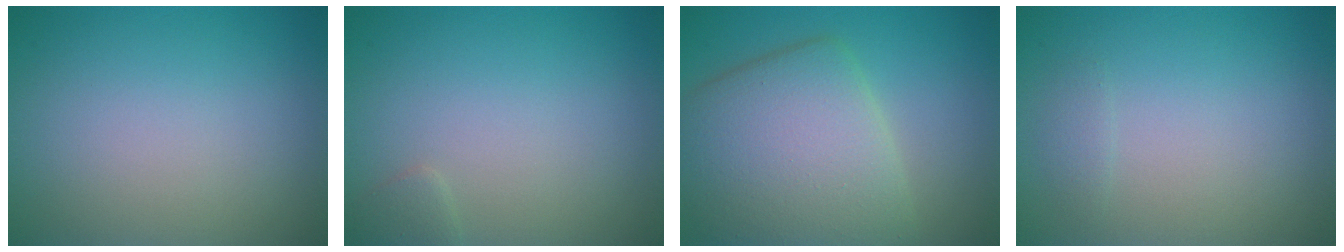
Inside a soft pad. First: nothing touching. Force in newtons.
{"total": 0.8, "press": 0.8, "slide": 0.0}
{"total": 8.6, "press": 8.6, "slide": 0.4}
{"total": 0.6, "press": 0.6, "slide": 0.0}